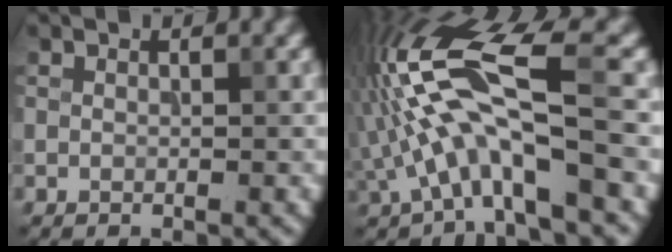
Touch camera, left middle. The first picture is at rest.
{"total": 9.9, "force": [-1.1, 2.7, 9.4], "torque": [-0.187, 0.028, -0.024]}